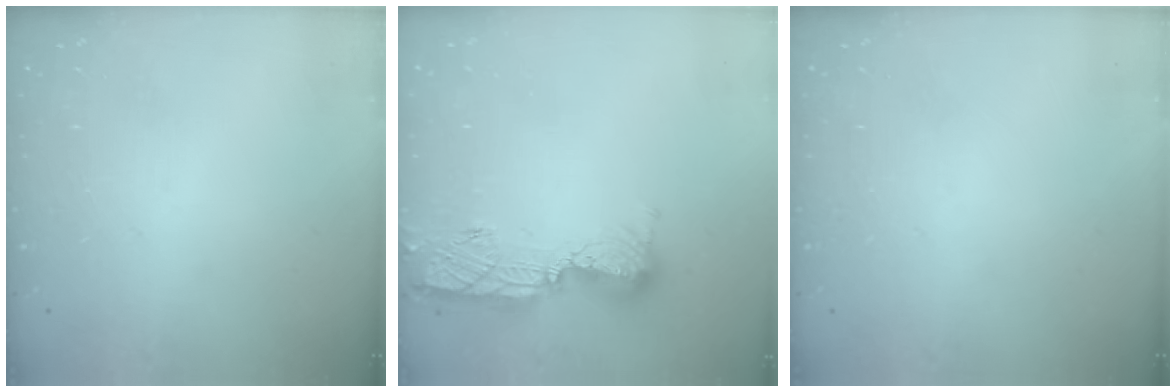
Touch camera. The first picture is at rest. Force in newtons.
{"total": 13.9, "press": 13.8, "slide": 1.0}
{"total": 0.0}